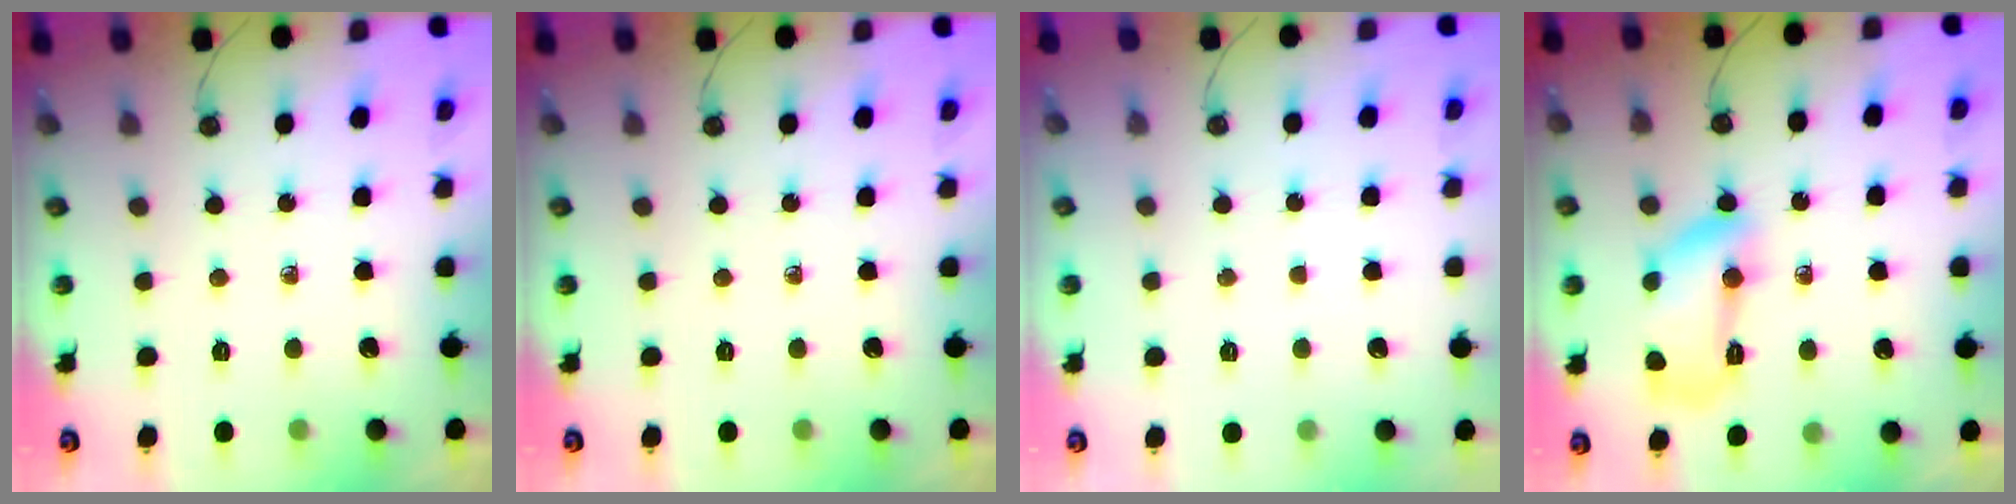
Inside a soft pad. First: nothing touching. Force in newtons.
{"total": 0.0}
{"total": 1.2, "press": 1.2, "slide": 0.0}
{"total": 13.2, "press": 13.2, "slide": 0.9}